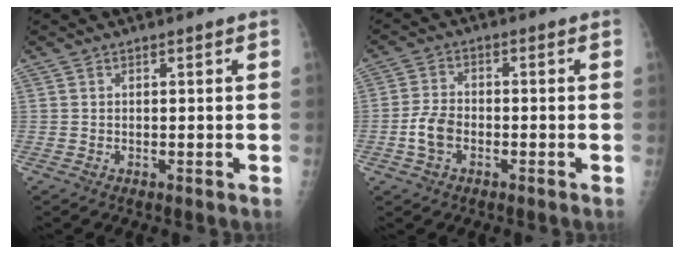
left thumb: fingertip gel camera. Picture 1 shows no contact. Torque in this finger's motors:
{"motor_torque": [0.32, 0.44, 0.00, 0.00, 0.08]}